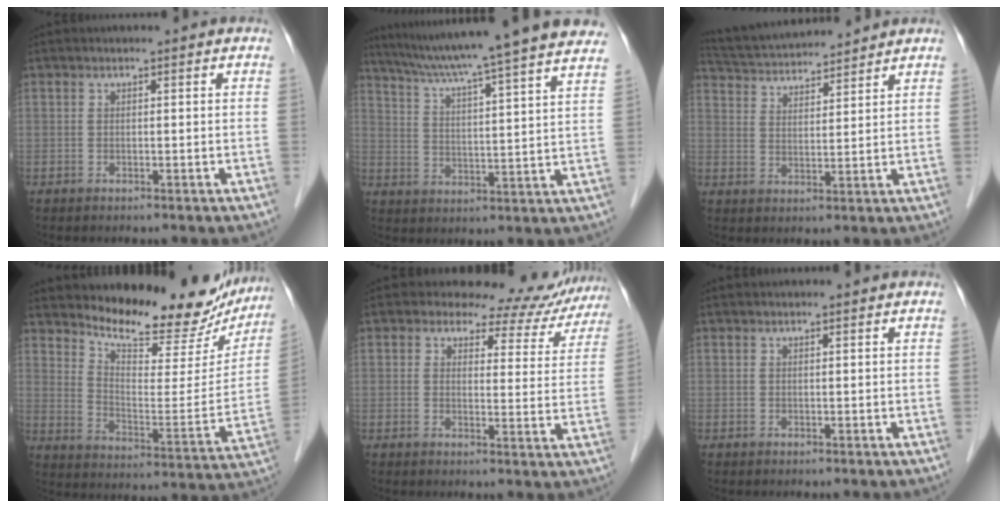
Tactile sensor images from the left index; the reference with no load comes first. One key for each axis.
{"total": 24.5, "fx": 21.2, "fy": -0.9, "fz": 12.1, "tx": -0.201, "ty": -0.013, "tz": 0.287}
{"total": 12.0, "fx": 11.4, "fy": 1.1, "fz": 3.7, "tx": -0.077, "ty": 0.025, "tz": 0.191}
{"total": 20.5, "fx": 18.5, "fy": 5.4, "fz": 7.0, "tx": -0.091, "ty": -0.044, "tz": 0.246}
{"total": 9.2, "fx": 8.7, "fy": 3.0, "fz": 0.5, "tx": 0.014, "ty": -0.022, "tz": 0.082}
{"total": 0.6, "fx": 0.6, "fy": -0.1, "fz": 0.2, "tx": -0.004, "ty": 0.019, "tz": 0.015}